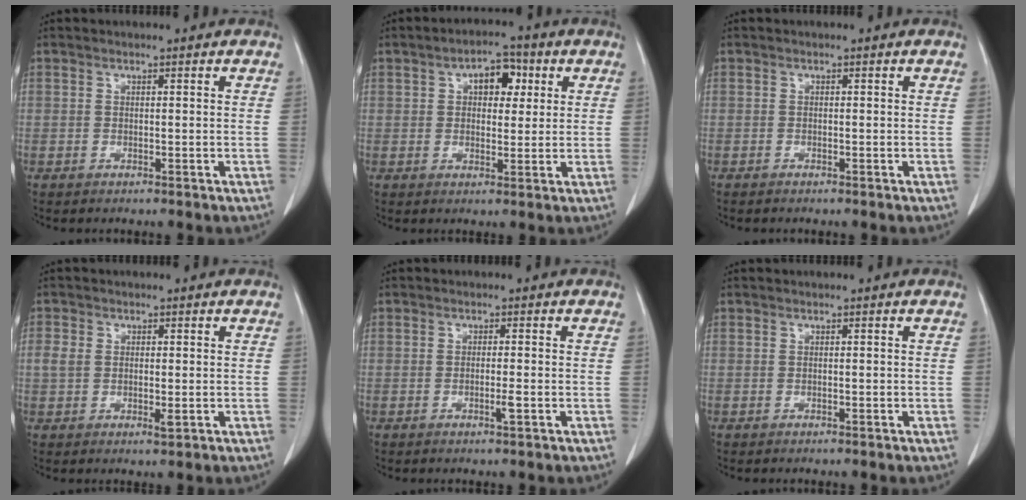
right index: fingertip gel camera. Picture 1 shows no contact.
{"total": 6.8, "force": [2.1, 3.8, 5.2], "torque": [-0.083, 0.024, 0.036]}
{"total": 0.6, "force": [-0.4, 0.4, 0.3], "torque": [-0.007, 0.001, -0.008]}
{"total": 4.5, "force": [-0.2, 2.6, 3.7], "torque": [-0.081, 0.005, 0.000]}
{"total": 2.1, "force": [-0.7, 0.4, 1.9], "torque": [-0.040, -0.001, -0.010]}
{"total": 0.0}